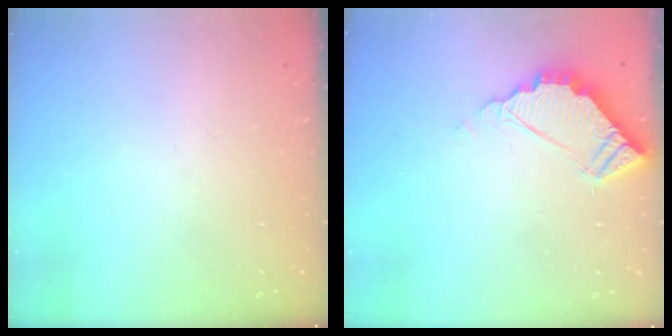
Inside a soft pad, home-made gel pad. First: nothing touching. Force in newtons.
{"total": 6.7, "press": 6.7, "slide": 0.2}